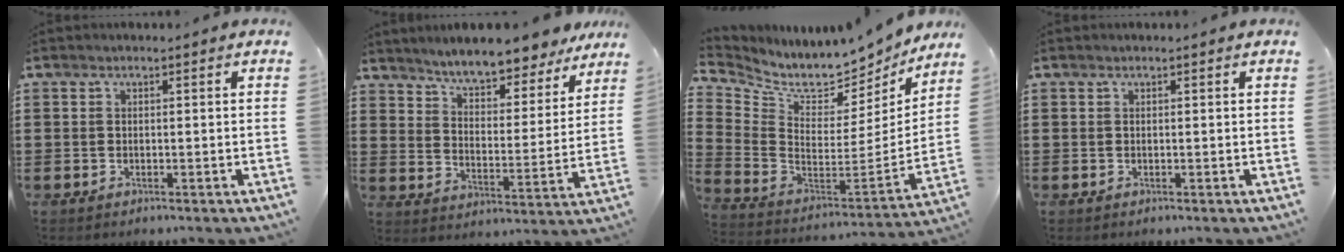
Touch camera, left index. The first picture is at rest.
{"total": 6.7, "force": [6.5, 0.4, 1.7], "torque": [-0.056, -0.047, 0.110]}
{"total": 6.7, "force": [6.2, 1.8, 1.7], "torque": [-0.076, -0.069, 0.102]}
{"total": 0.0}